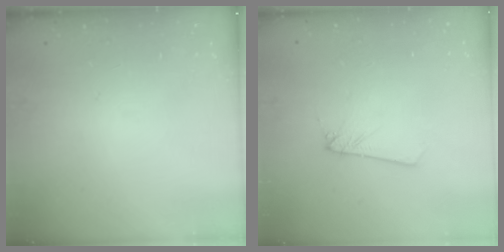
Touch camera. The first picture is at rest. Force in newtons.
{"total": 2.3, "press": 2.3, "slide": 0.1}